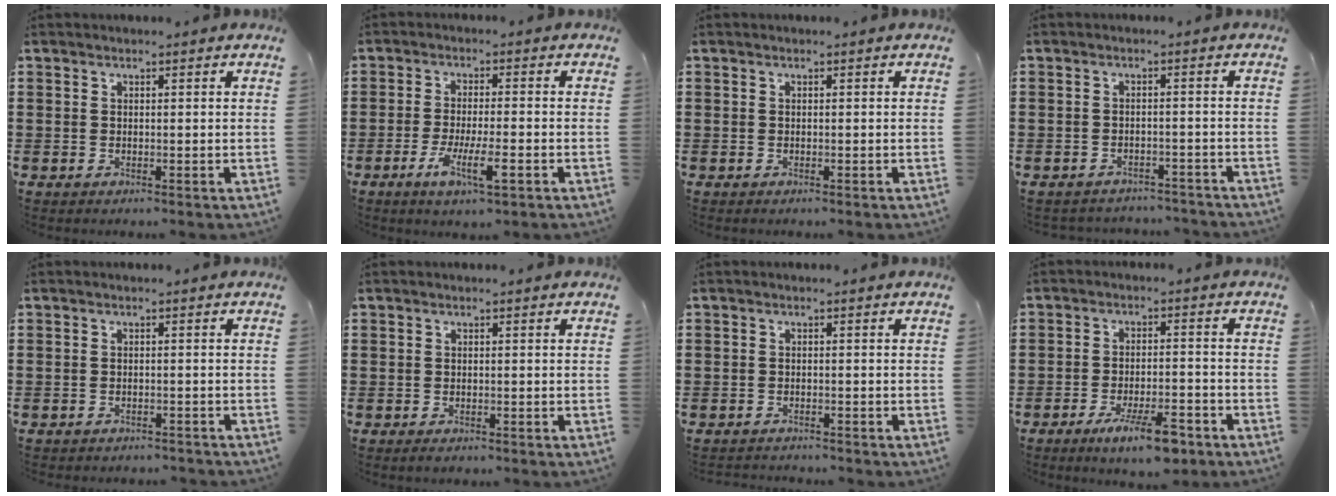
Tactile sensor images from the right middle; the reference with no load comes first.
{"total": 6.1, "force": [-2.8, 1.2, 5.3], "torque": [-0.105, -0.010, -0.051]}
{"total": 0.0}
{"total": 2.3, "force": [-2.3, 0.3, -0.1], "torque": [-0.006, -0.003, -0.049]}
{"total": 1.2, "force": [-1.2, 0.1, 0.1], "torque": [-0.005, 0.001, -0.026]}
{"total": 0.6, "force": [-0.6, 0.1, 0.2], "torque": [-0.007, -0.005, -0.010]}
{"total": 1.3, "force": [-1.3, 0.1, -0.2], "torque": [0.000, 0.004, -0.030]}
{"total": 6.8, "force": [-4.7, 1.8, 4.7], "torque": [-0.082, 0.002, -0.082]}